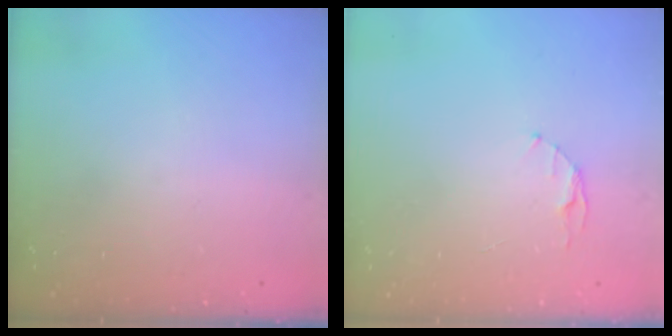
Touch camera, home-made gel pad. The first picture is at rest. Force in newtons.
{"total": 3.9, "press": 3.9, "slide": 0.5}